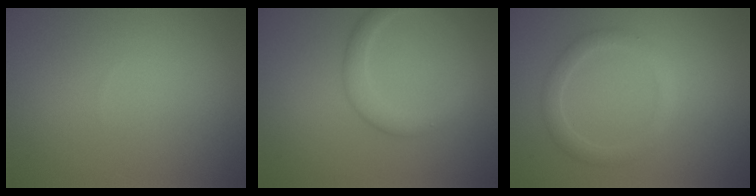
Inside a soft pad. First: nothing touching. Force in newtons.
{"total": 2.5, "press": 2.5, "slide": 0.1}
{"total": 2.0, "press": 2.0, "slide": 0.1}